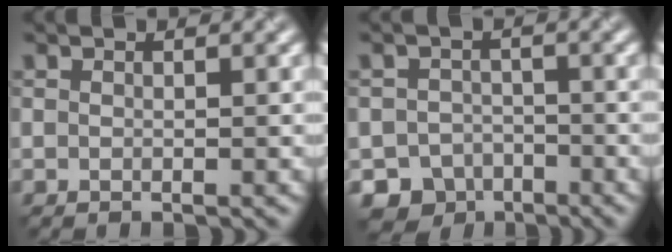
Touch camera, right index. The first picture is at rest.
{"total": 5.1, "force": [-3.4, 3.7, 0.7], "torque": [0.013, -0.004, -0.050]}